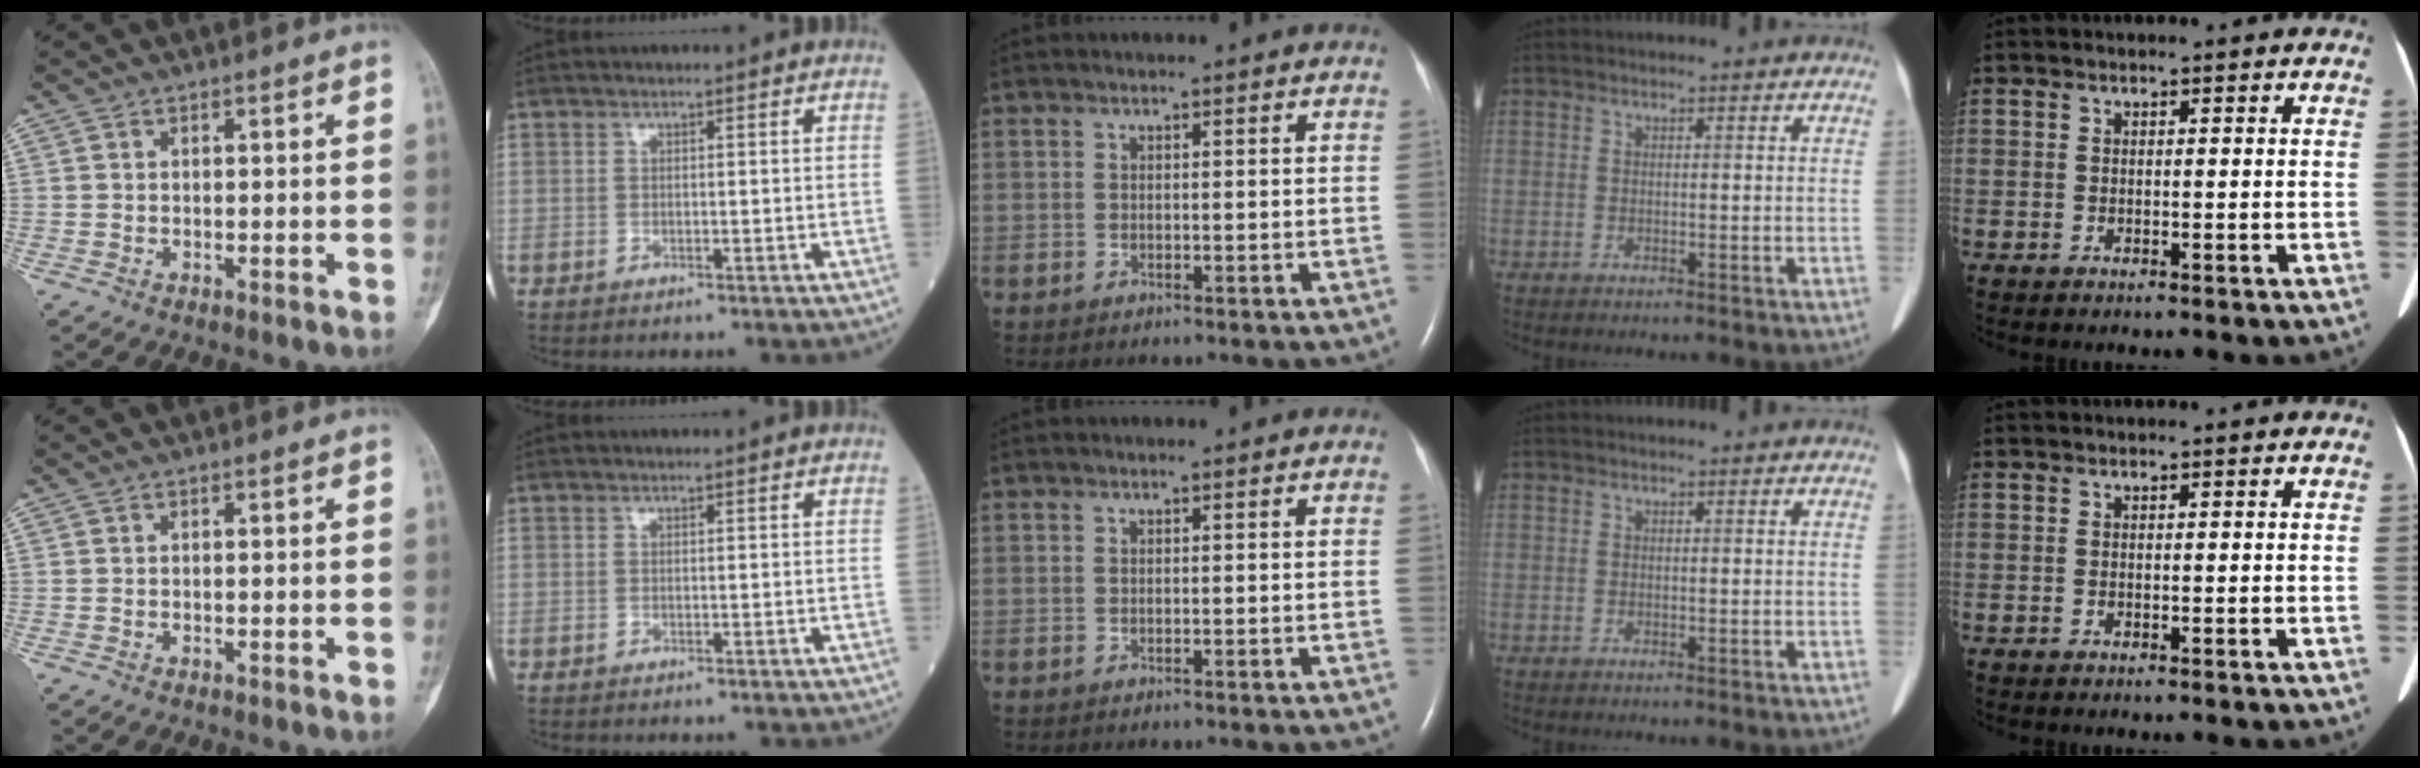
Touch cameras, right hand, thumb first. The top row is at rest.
{}